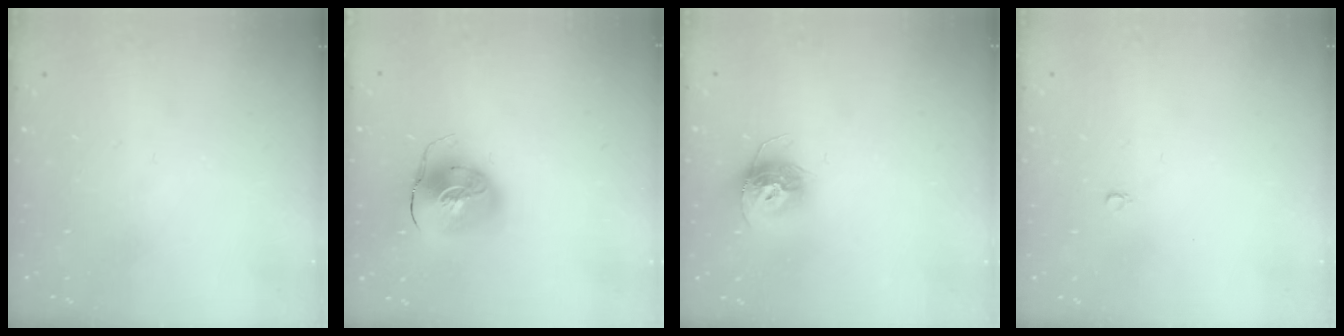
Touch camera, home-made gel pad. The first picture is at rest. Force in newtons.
{"total": 11.2, "press": 11.0, "slide": 1.7}
{"total": 11.9, "press": 11.9, "slide": 0.9}
{"total": 2.4, "press": 2.4, "slide": 0.2}